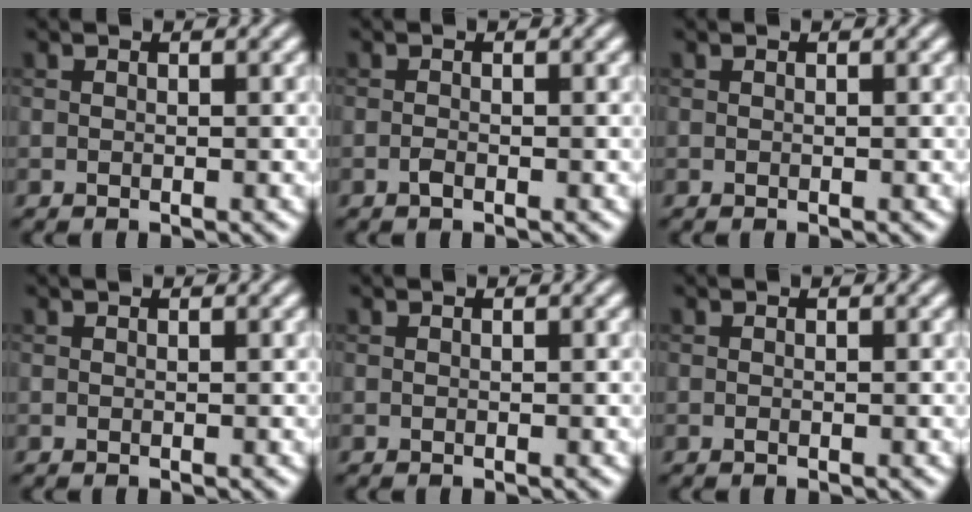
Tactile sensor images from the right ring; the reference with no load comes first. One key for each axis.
{"total": 0.7, "fx": -0.4, "fy": 0.2, "fz": 0.5, "tx": -0.011, "ty": -0.001, "tz": -0.009}
{"total": 0.0}
{"total": 0.0}
{"total": 0.0}
{"total": 0.0}